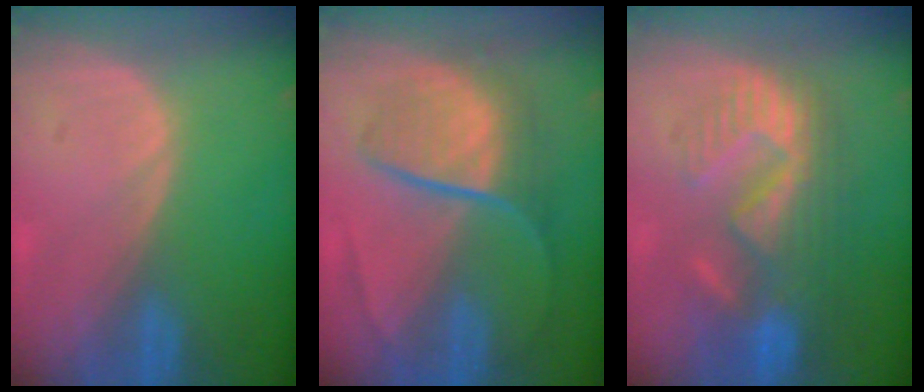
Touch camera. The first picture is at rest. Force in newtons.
{"total": 8.9, "press": 7.6, "slide": 4.5}
{"total": 10.7, "press": 9.7, "slide": 4.4}